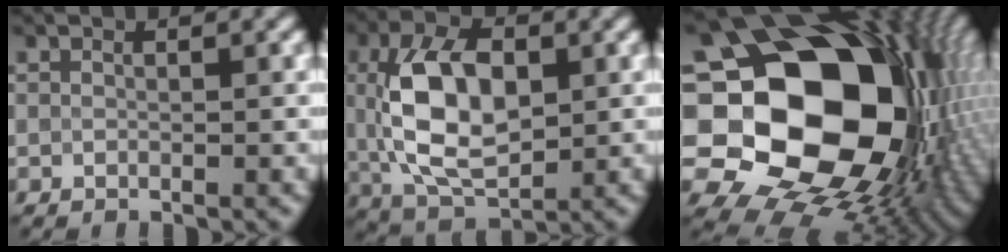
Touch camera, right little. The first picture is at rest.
{"total": 9.1, "force": [1.5, 5.3, 7.3], "torque": [-0.142, 0.000, 0.031]}
{"total": 20.5, "force": [1.5, 15.8, 13.0], "torque": [-0.261, -0.021, 0.047]}